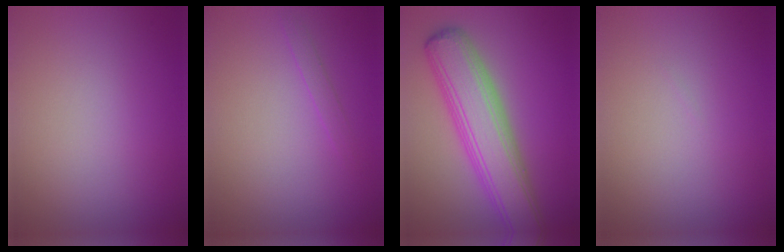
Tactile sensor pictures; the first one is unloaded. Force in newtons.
{"total": 0.9, "press": 0.9, "slide": 0.0}
{"total": 8.3, "press": 8.3, "slide": 0.3}
{"total": 0.0}